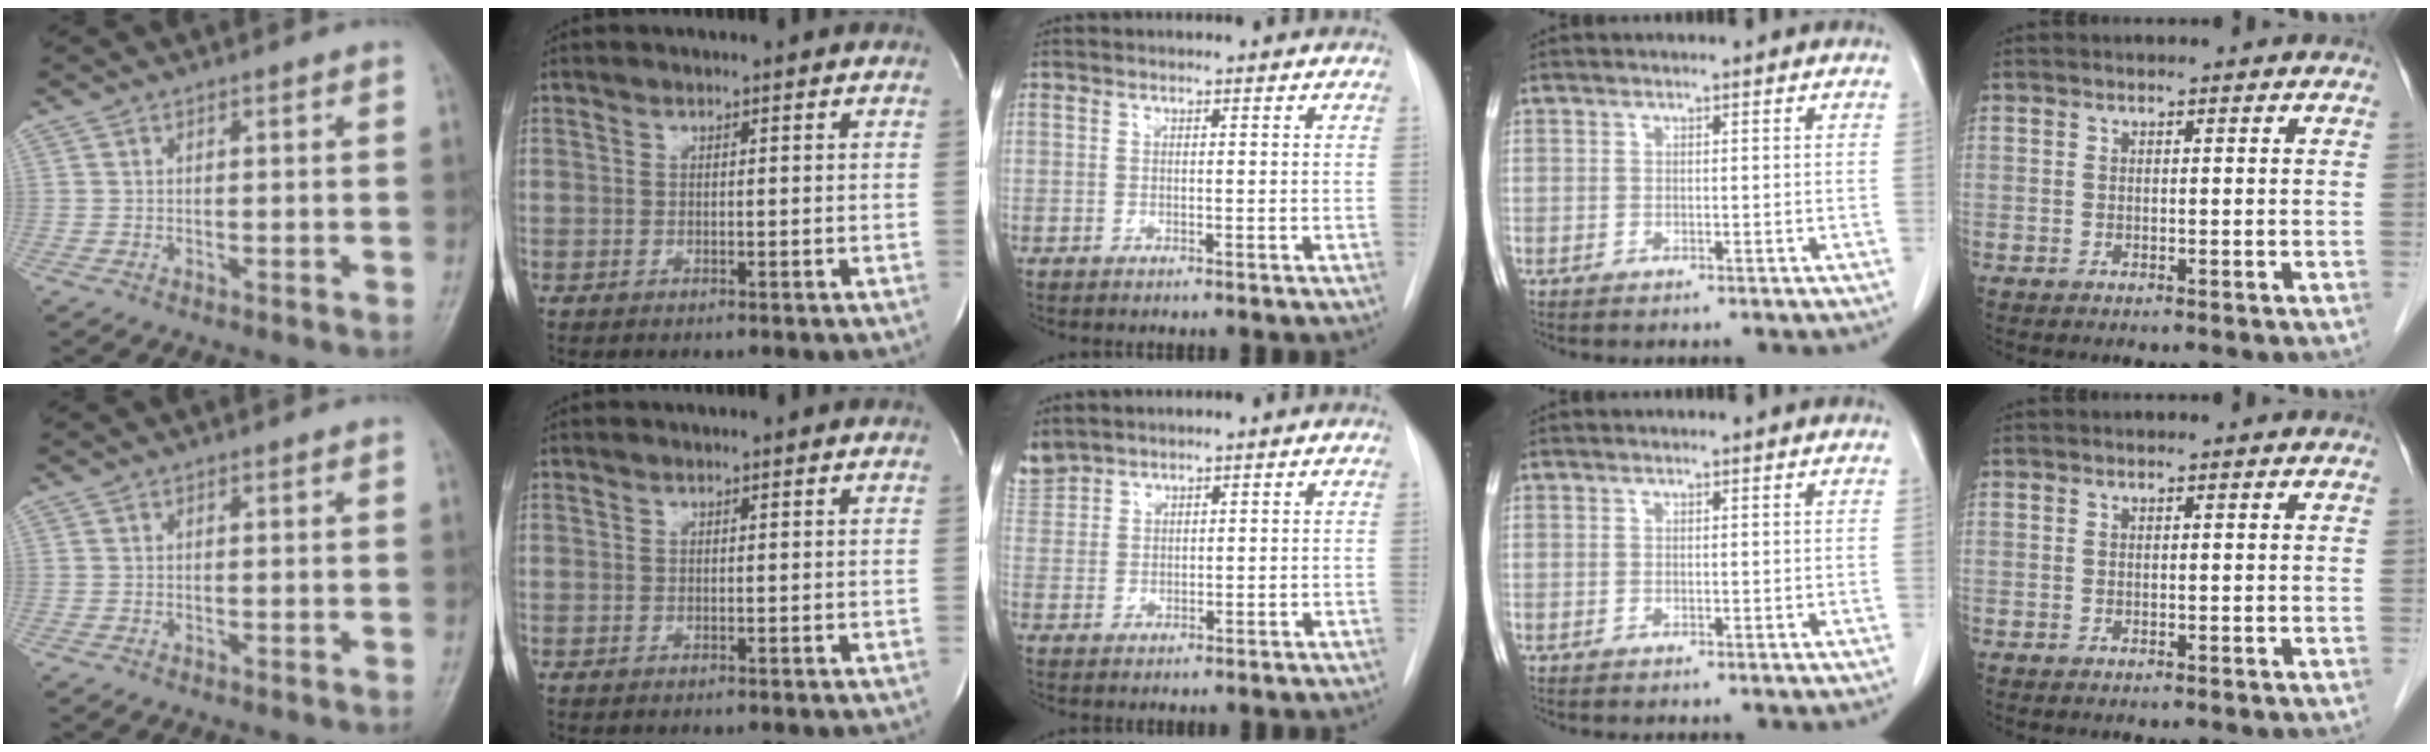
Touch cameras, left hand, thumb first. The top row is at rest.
{"middle": {"total": 4.3, "force": [4.1, 1.2, 0.2], "torque": [-0.013, 0.012, 0.092]}}